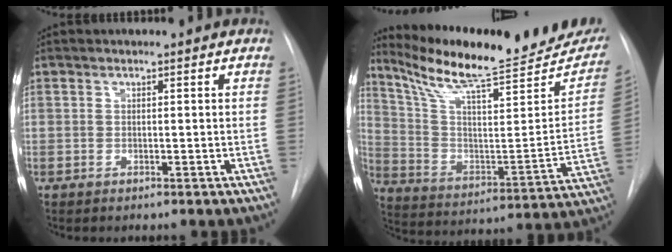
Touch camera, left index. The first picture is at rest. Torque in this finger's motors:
{"motor_torque": [-0.29, -0.58, 0.14, 0.07]}